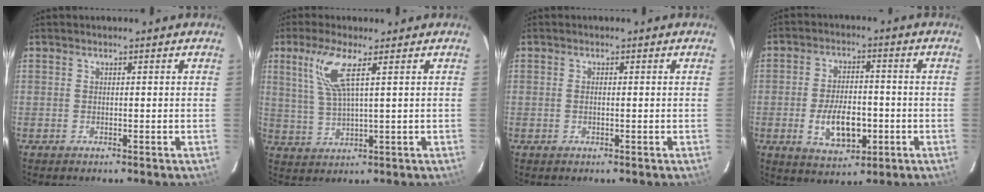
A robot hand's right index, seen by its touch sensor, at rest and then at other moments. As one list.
[{"total": 7.5, "force": [3.4, 1.0, 6.6], "torque": [-0.145, 0.001, 0.075]}, {"total": 0.9, "force": [-0.1, 0.2, 0.9], "torque": [-0.019, 0.001, -0.003]}, {"total": 10.1, "force": [-2.7, 5.2, 8.2], "torque": [-0.160, 0.000, -0.035]}]